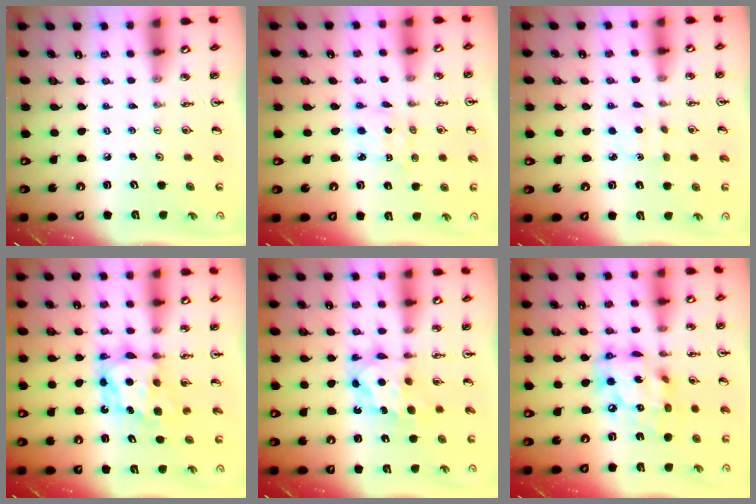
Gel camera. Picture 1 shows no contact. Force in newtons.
{"total": 2.1, "press": 2.0, "slide": 0.6}
{"total": 2.9, "press": 2.9, "slide": 0.5}
{"total": 6.7, "press": 6.7, "slide": 0.6}
{"total": 6.7, "press": 6.7, "slide": 0.3}
{"total": 16.0, "press": 15.9, "slide": 1.5}